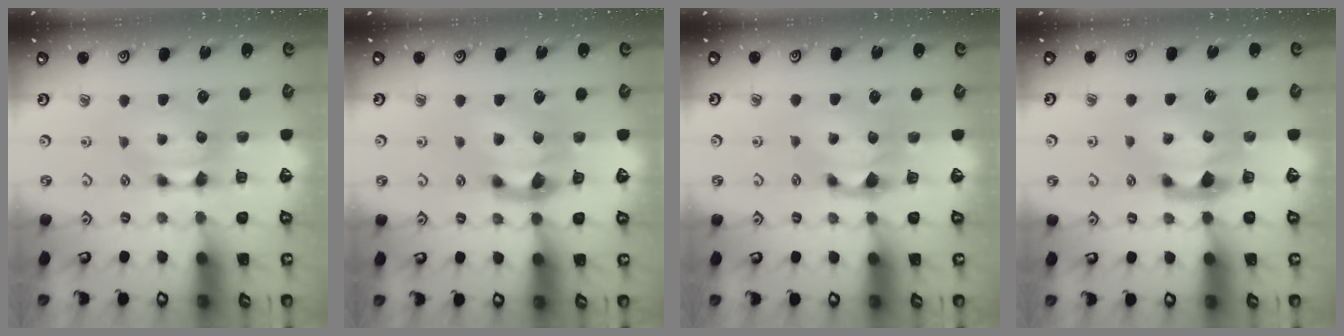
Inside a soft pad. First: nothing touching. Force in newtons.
{"total": 2.8, "press": 2.3, "slide": 1.7}
{"total": 1.0, "press": 0.1, "slide": 1.0}
{"total": 2.2, "press": 1.9, "slide": 1.2}